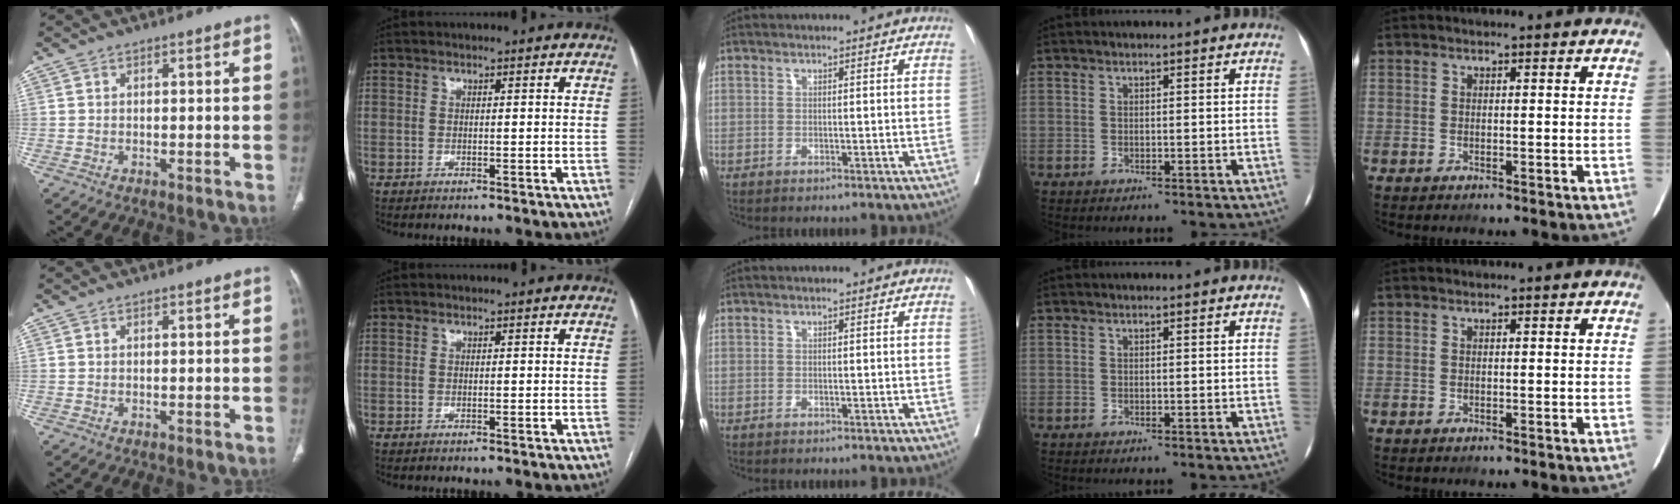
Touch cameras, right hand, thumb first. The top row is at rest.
{}